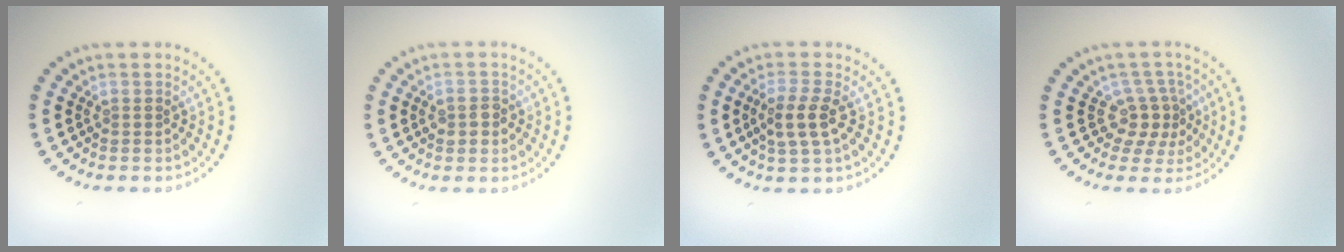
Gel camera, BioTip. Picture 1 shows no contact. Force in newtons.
{"total": 1.8, "press": 1.8, "slide": 0.1}
{"total": 2.8, "press": 2.6, "slide": 1.1}
{"total": 2.9, "press": 2.1, "slide": 2.0}